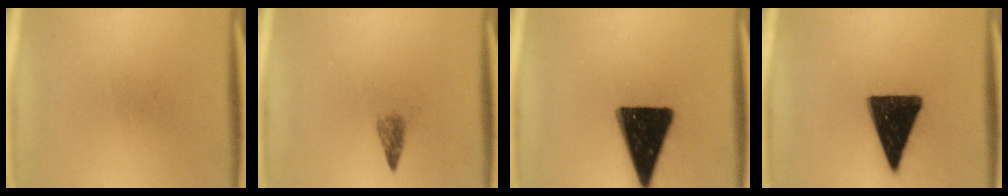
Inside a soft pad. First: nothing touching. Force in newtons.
{"total": 1.8}
{"total": 17.6}
{"total": 15.2}